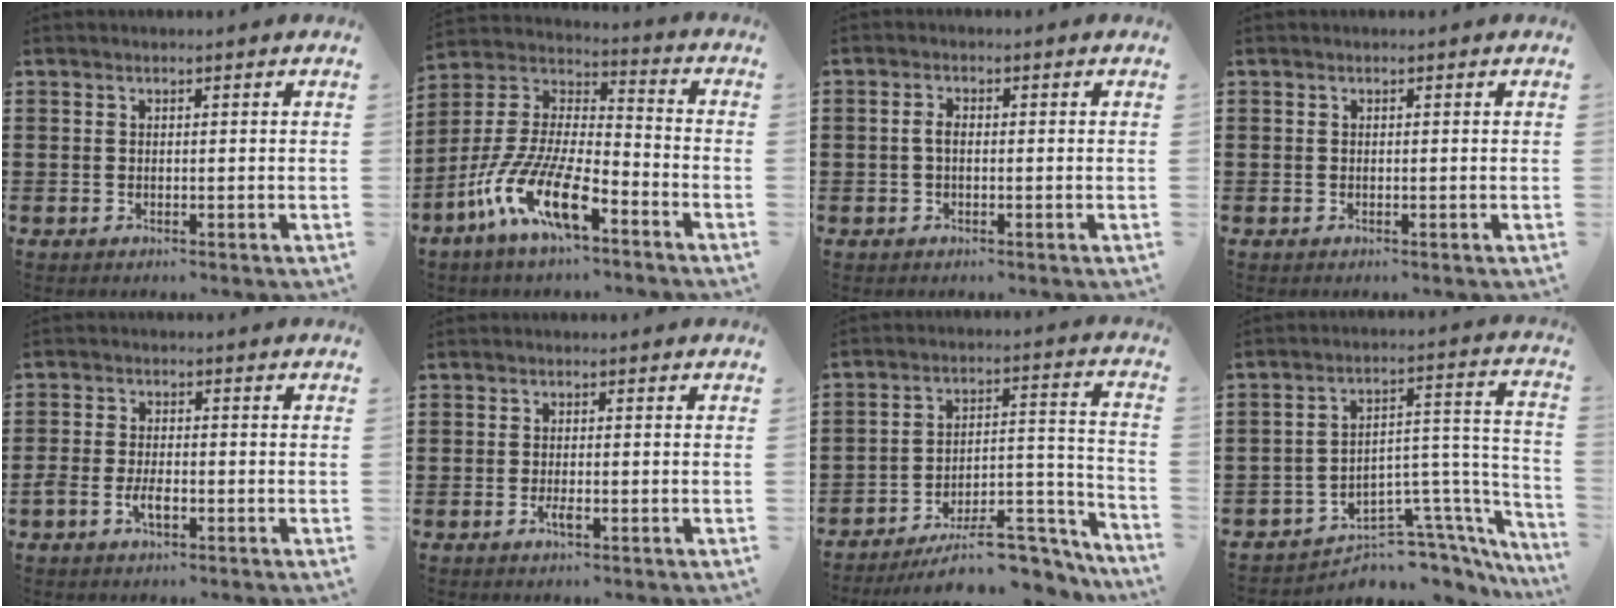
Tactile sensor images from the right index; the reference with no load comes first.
{"total": 12.7, "force": [-8.2, 3.5, 9.0], "torque": [-0.214, -0.005, -0.166]}
{"total": 1.7, "force": [-0.3, 0.9, 1.5], "torque": [-0.037, 0.000, -0.008]}
{"total": 0.0}
{"total": 3.5, "force": [-1.7, 1.6, 2.6], "torque": [-0.067, -0.004, -0.036]}
{"total": 1.9, "force": [-0.9, 0.5, 1.6], "torque": [-0.035, -0.003, -0.018]}
{"total": 10.4, "force": [-8.2, 2.9, 5.7], "torque": [-0.072, 0.034, -0.148]}
{"total": 7.3, "force": [-6.0, 3.4, 2.5], "torque": [-0.038, 0.008, -0.107]}